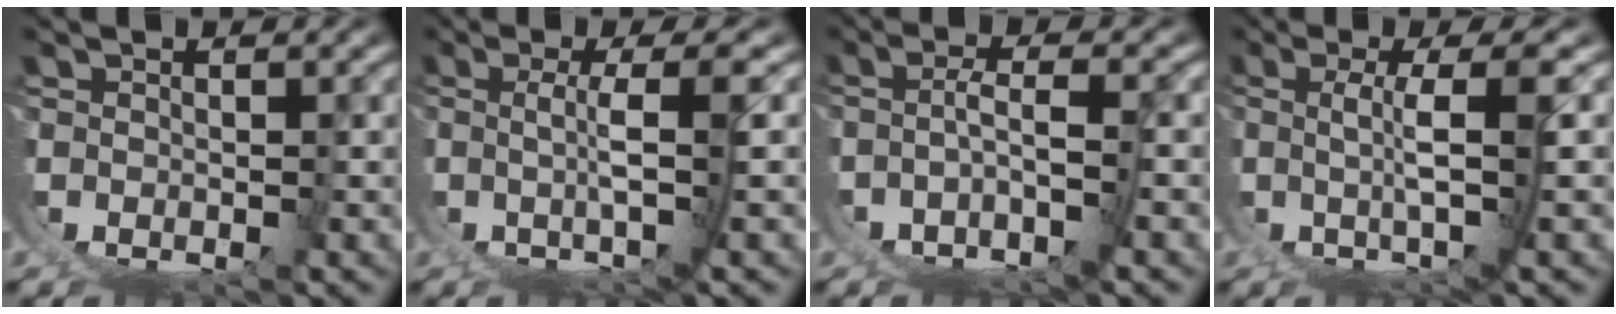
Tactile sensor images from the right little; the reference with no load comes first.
{"total": 4.8, "force": [0.5, -1.7, 4.4], "torque": [-0.059, -0.005, 0.017]}
{"total": 3.8, "force": [-2.6, 0.2, 2.7], "torque": [-0.037, -0.011, -0.036]}
{"total": 5.3, "force": [0.9, -1.5, 5.0], "torque": [-0.069, -0.005, 0.024]}